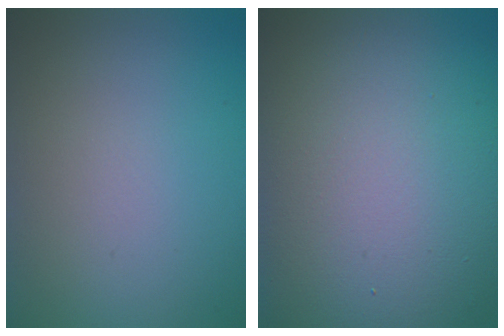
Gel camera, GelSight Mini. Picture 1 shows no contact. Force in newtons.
{"total": 18.0, "press": 18.0, "slide": 0.8}